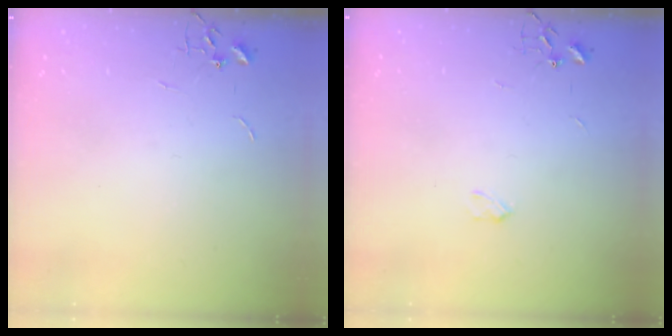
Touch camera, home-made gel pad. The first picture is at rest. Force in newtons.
{"total": 2.5, "press": 2.4, "slide": 0.4}